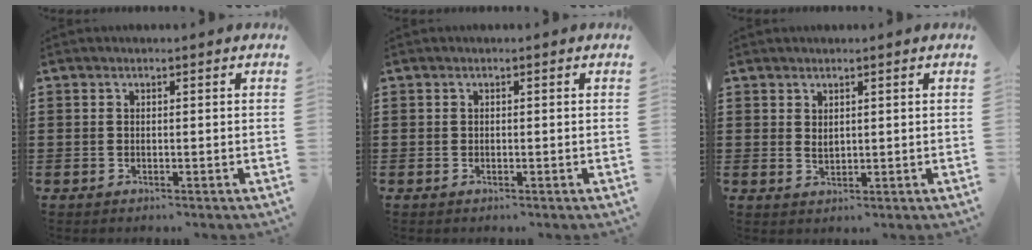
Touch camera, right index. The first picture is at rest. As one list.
[{"total": 0.0}, {"total": 1.4, "force": [1.0, 0.6, 0.8], "torque": [-0.016, 0.003, 0.018]}]